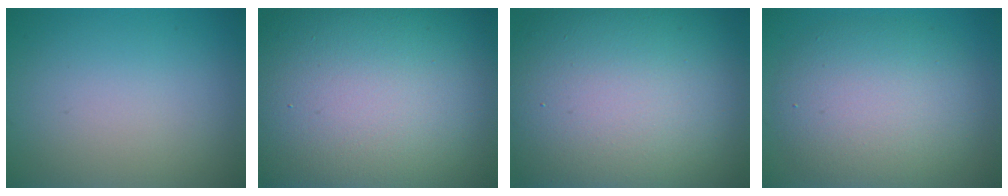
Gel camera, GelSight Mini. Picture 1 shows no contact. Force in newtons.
{"total": 22.6, "press": 22.5, "slide": 0.6}
{"total": 17.7, "press": 17.7, "slide": 1.2}
{"total": 7.2, "press": 7.2, "slide": 0.5}